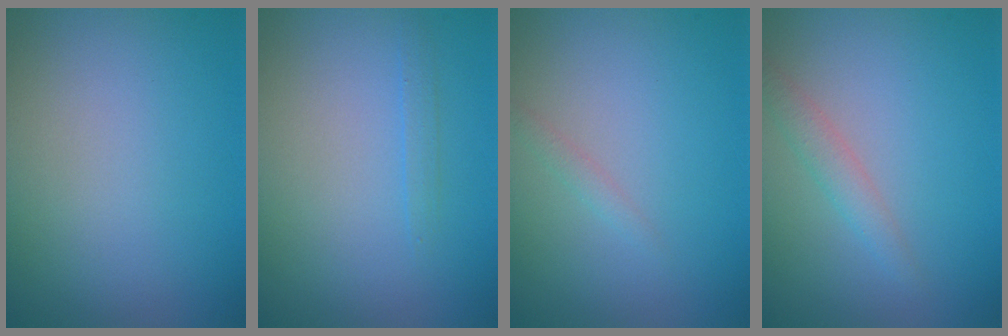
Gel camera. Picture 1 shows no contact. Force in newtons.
{"total": 0.7, "press": 0.7, "slide": 0.1}
{"total": 0.7, "press": 0.7, "slide": 0.0}
{"total": 1.6, "press": 1.6, "slide": 0.1}